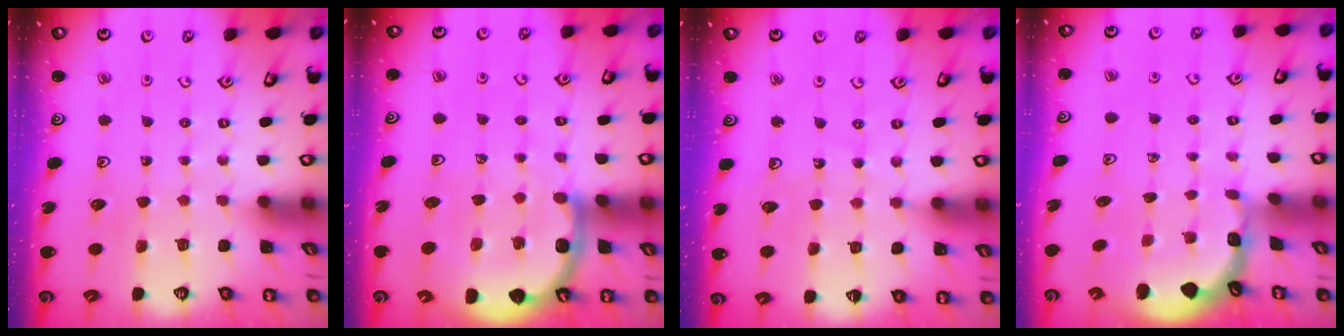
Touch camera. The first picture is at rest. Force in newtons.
{"total": 8.3, "press": 7.7, "slide": 2.9}
{"total": 7.0, "press": 6.8, "slide": 2.0}
{"total": 1.1, "press": 1.1, "slide": 0.1}